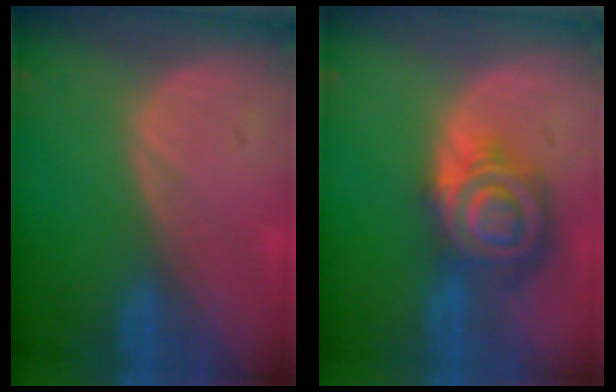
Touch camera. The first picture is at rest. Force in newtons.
{"total": 8.8, "press": 8.8, "slide": 0.5}